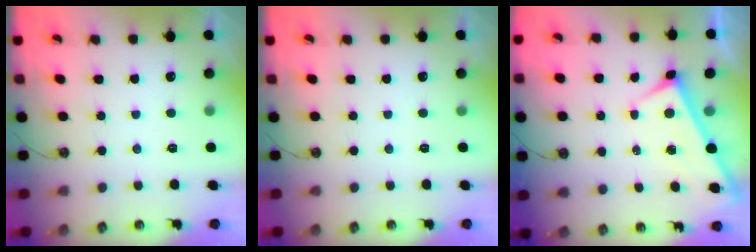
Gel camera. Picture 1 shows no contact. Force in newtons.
{"total": 0.0}
{"total": 1.3, "press": 1.3, "slide": 0.5}